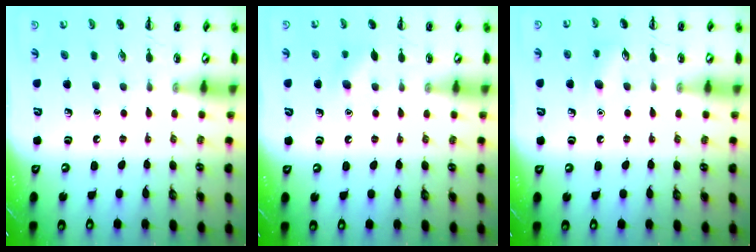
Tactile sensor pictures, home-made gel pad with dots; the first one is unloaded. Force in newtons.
{"total": 4.9, "press": 4.8, "slide": 1.2}
{"total": 7.1, "press": 6.8, "slide": 2.1}